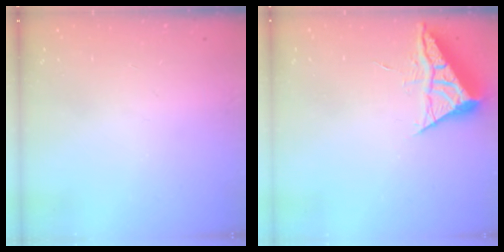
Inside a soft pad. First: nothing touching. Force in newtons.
{"total": 6.0, "press": 5.9, "slide": 0.4}